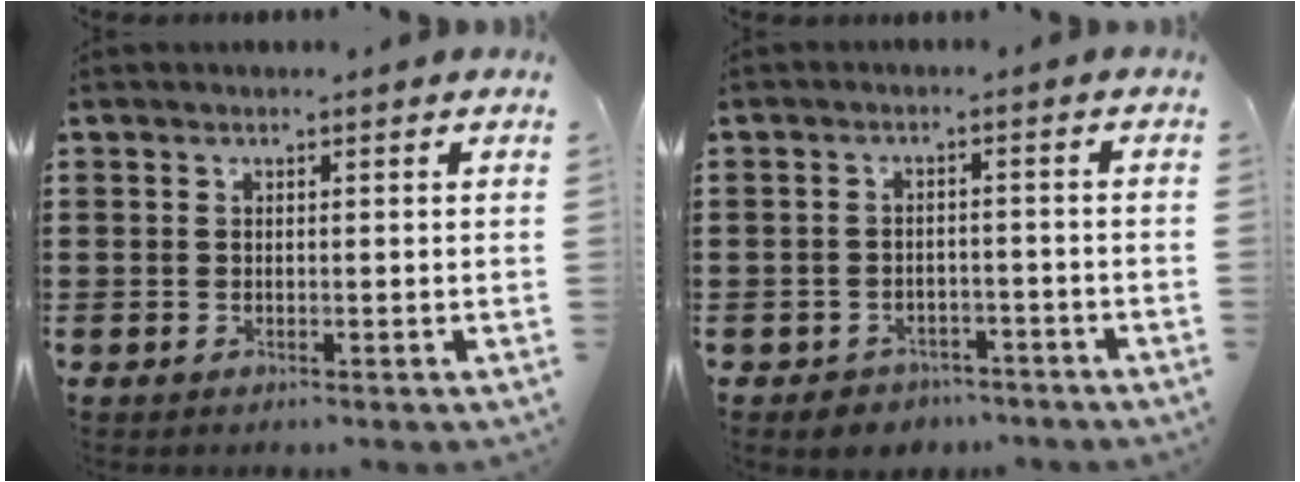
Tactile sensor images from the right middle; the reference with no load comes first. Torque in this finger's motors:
{"motor_torque": [0.04, -0.02, 0.03, 0.02]}